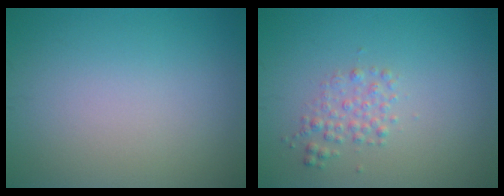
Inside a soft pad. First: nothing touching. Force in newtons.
{"total": 1.7, "press": 1.7, "slide": 0.1}